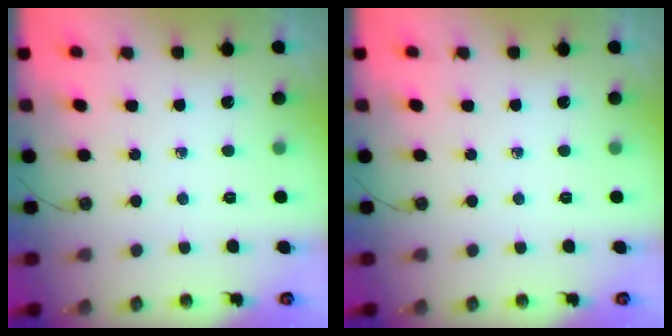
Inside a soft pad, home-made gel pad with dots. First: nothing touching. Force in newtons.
{"total": 0.0}